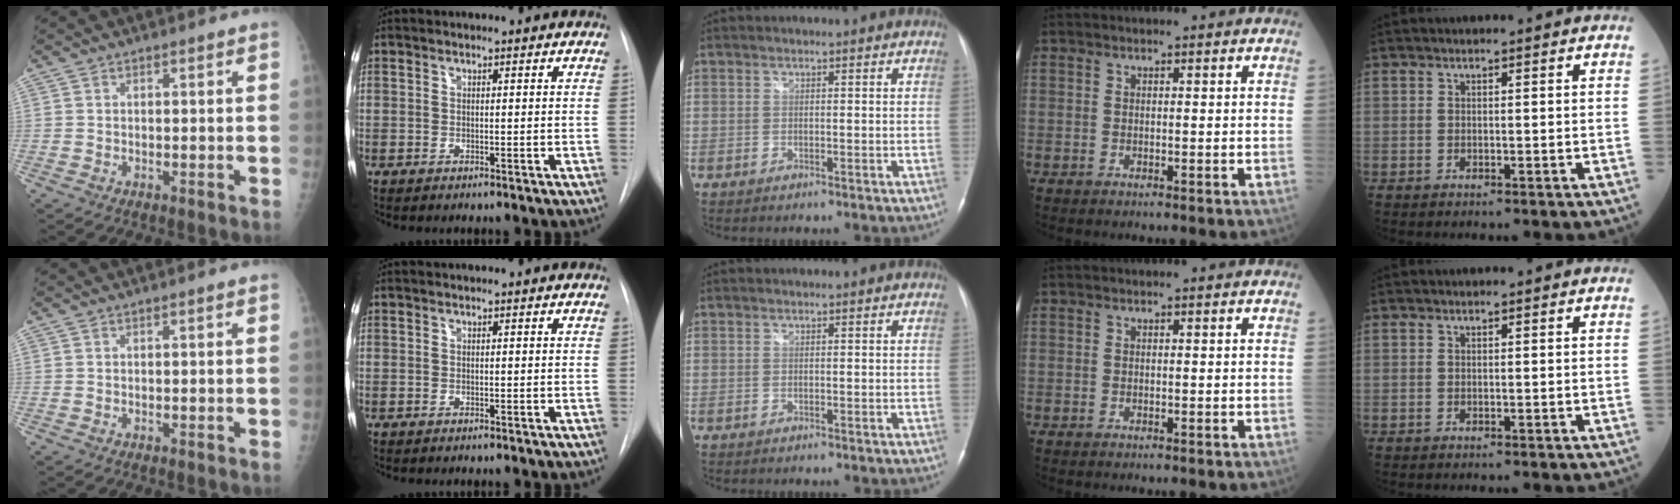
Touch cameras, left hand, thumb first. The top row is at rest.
{}